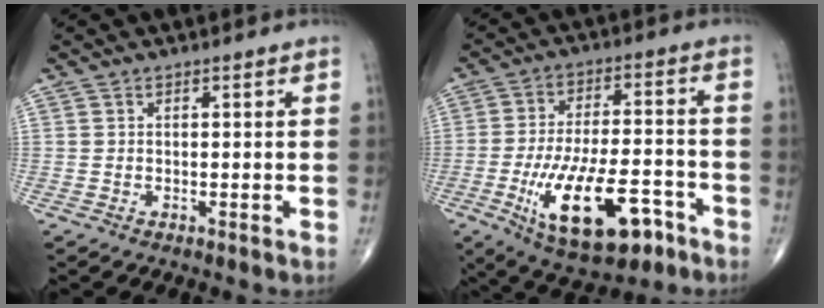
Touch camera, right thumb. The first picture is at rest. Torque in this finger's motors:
{"motor_torque": [1.78, 1.96, 0.98, 0.54, 0.53]}